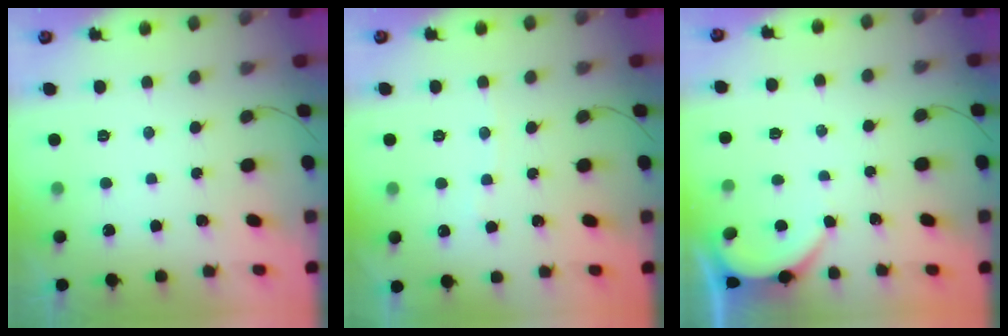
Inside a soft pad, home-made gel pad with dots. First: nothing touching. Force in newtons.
{"total": 3.2, "press": 3.1, "slide": 0.5}
{"total": 2.1, "press": 2.1, "slide": 0.3}